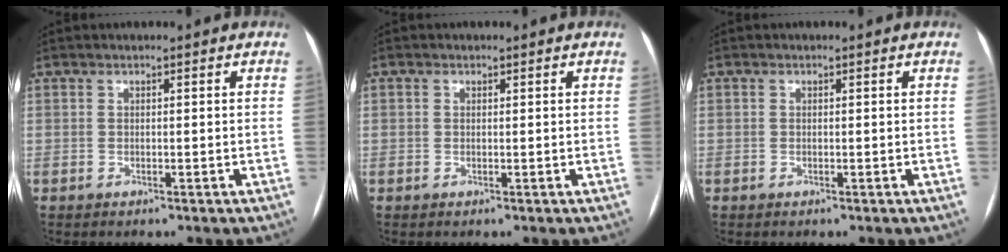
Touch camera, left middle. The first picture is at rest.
{"total": 1.0, "force": [-0.3, -0.5, -0.8], "torque": [0.011, -0.006, -0.005]}
{"total": 0.0}